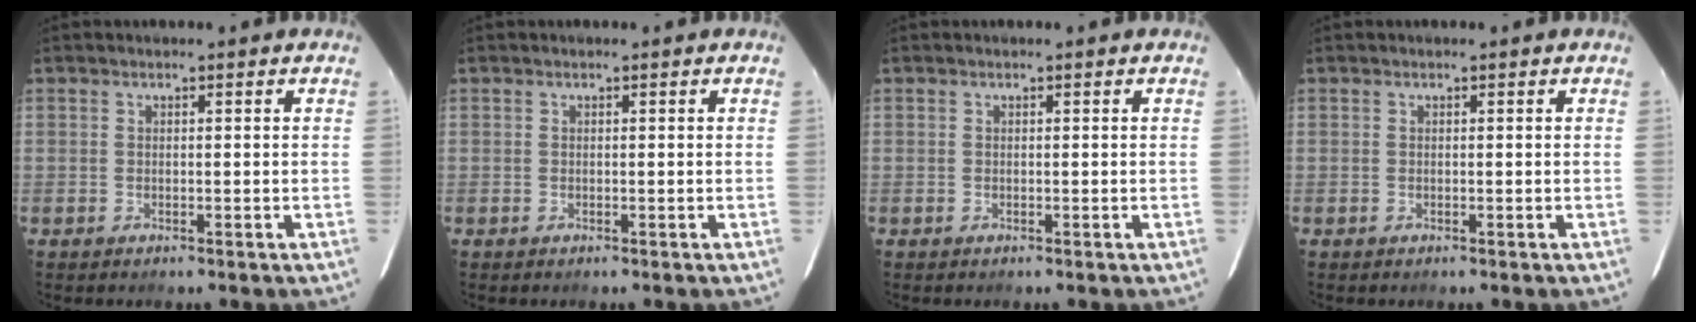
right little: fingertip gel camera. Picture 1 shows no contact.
{"total": 0.0}
{"total": 0.0}
{"total": 0.0}